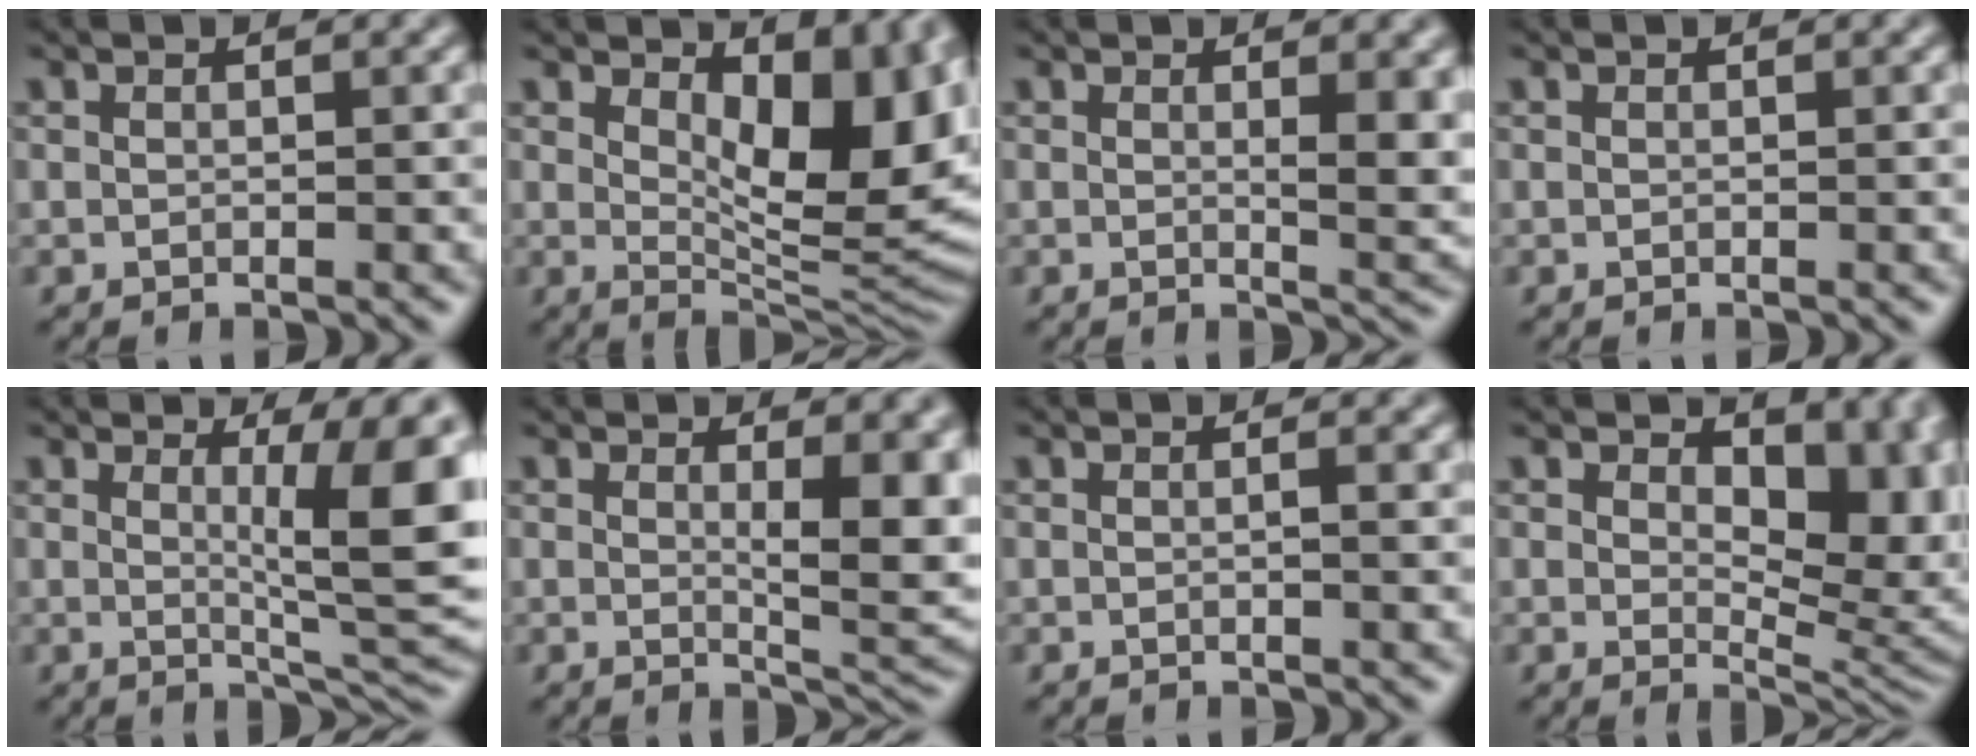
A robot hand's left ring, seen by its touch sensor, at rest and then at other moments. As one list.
[{"total": 10.9, "force": [2.9, 5.3, 9.1], "torque": [-0.112, -0.012, 0.053]}, {"total": 3.4, "force": [0.9, 0.9, 3.2], "torque": [-0.038, -0.004, 0.016]}, {"total": 0.0}, {"total": 7.8, "force": [1.6, 1.7, 7.4], "torque": [-0.093, -0.012, 0.029]}, {"total": 6.7, "force": [1.0, 1.9, 6.3], "torque": [-0.080, -0.008, 0.024]}, {"total": 0.7, "force": [0.0, 0.0, 0.7], "torque": [-0.011, 0.000, 0.000]}, {"total": 8.7, "force": [2.1, 5.0, 6.9], "torque": [-0.094, -0.014, 0.035]}]